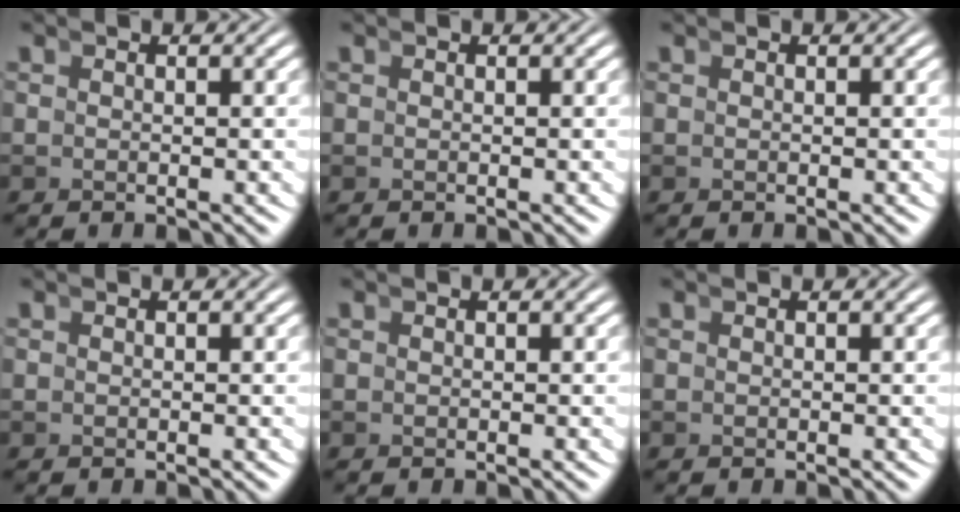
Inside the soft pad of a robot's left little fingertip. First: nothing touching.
{"total": 0.0}
{"total": 0.0}
{"total": 0.0}
{"total": 0.0}
{"total": 0.0}